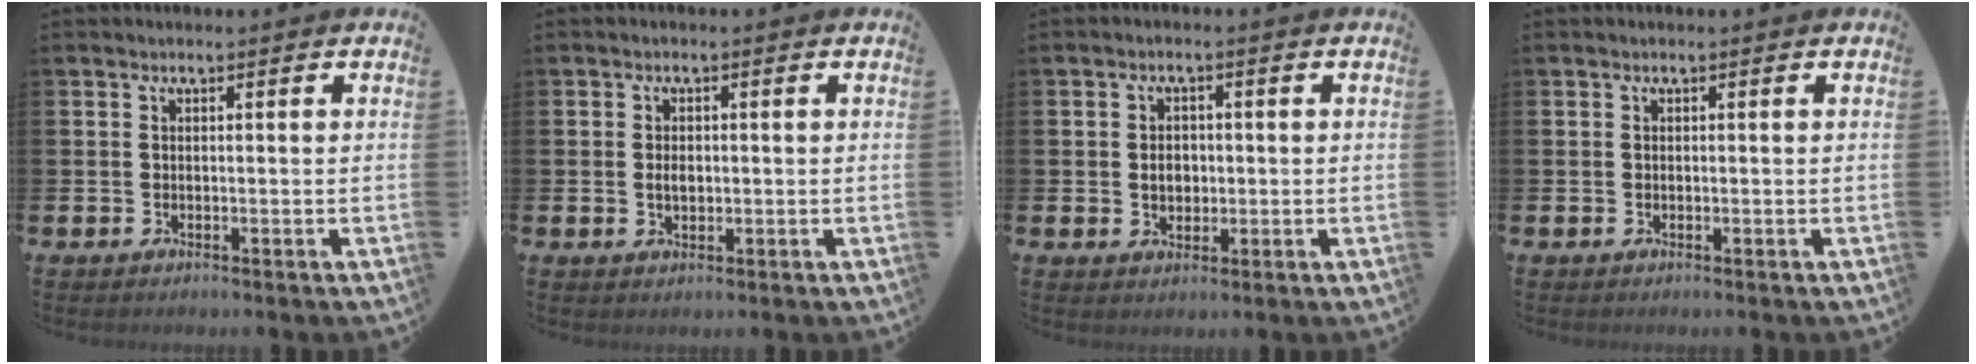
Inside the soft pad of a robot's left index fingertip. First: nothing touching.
{"total": 2.0, "force": [0.0, 1.2, 1.5], "torque": [-0.015, 0.000, -0.005]}
{"total": 2.8, "force": [0.0, 2.2, 1.6], "torque": [-0.020, 0.003, -0.007]}
{"total": 0.0}